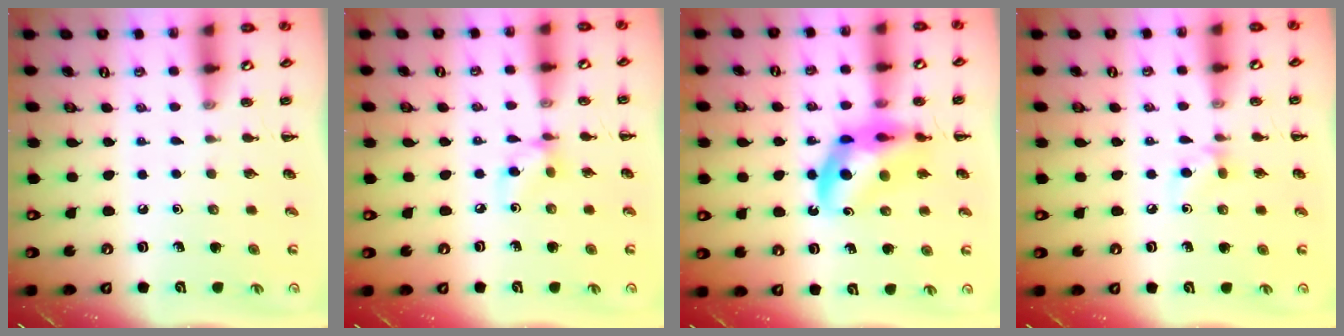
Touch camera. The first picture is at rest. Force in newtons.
{"total": 6.0, "press": 6.0, "slide": 0.2}
{"total": 12.6, "press": 12.1, "slide": 3.5}
{"total": 6.1, "press": 5.8, "slide": 2.0}